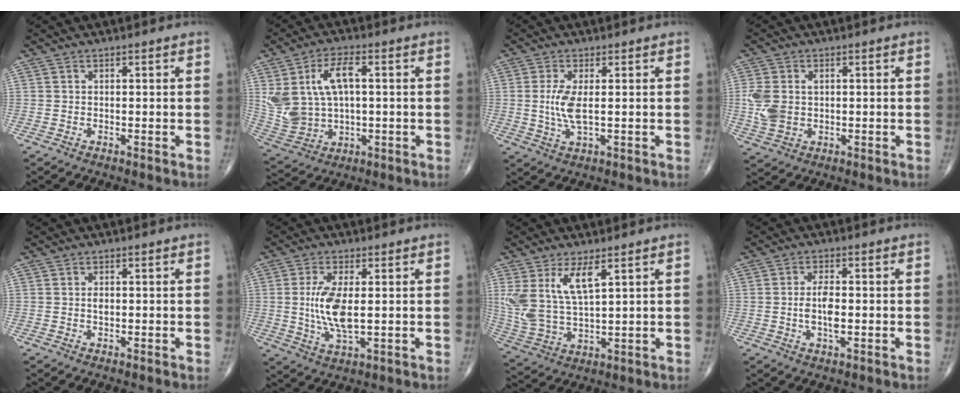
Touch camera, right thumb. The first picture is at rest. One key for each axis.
{"total": 13.0, "fx": 2.9, "fy": 7.3, "fz": 10.3, "tx": -0.201, "ty": 0.003, "tz": 0.069}
{"total": 5.4, "fx": 0.3, "fy": 1.7, "fz": 5.1, "tx": -0.118, "ty": -0.010, "tz": 0.008}
{"total": 6.8, "fx": 0.5, "fy": 4.8, "fz": 4.8, "tx": -0.107, "ty": 0.004, "tz": 0.017}
{"total": 1.2, "fx": 0.1, "fy": 0.7, "fz": 1.0, "tx": -0.013, "ty": 0.001, "tz": 0.002}
{"total": 9.0, "fx": 0.4, "fy": 3.4, "fz": 8.3, "tx": -0.173, "ty": -0.013, "tz": 0.012}
{"total": 11.5, "fx": 5.0, "fy": 4.5, "fz": 9.3, "tx": -0.198, "ty": -0.021, "tz": 0.114}
{"total": 5.1, "fx": -0.4, "fy": 2.0, "fz": 4.7, "tx": -0.090, "ty": -0.002, "tz": -0.008}